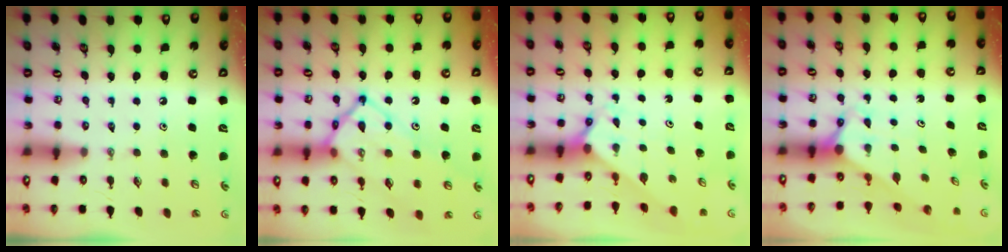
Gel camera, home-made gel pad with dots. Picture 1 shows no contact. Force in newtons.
{"total": 16.5, "press": 16.4, "slide": 1.5}
{"total": 2.0, "press": 2.0, "slide": 0.2}
{"total": 3.0, "press": 3.0, "slide": 0.0}